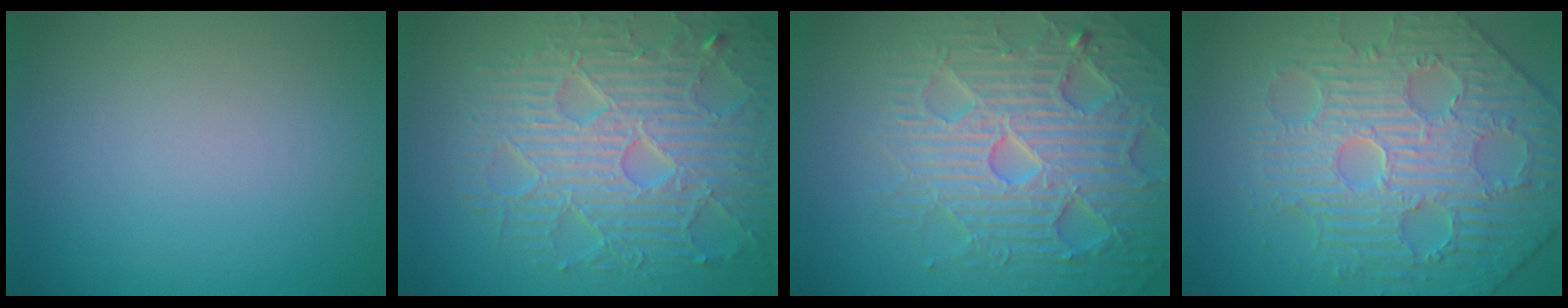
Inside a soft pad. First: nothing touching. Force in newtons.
{"total": 8.7, "press": 6.2, "slide": 6.1}
{"total": 7.5, "press": 7.3, "slide": 1.5}
{"total": 6.8, "press": 5.9, "slide": 3.3}